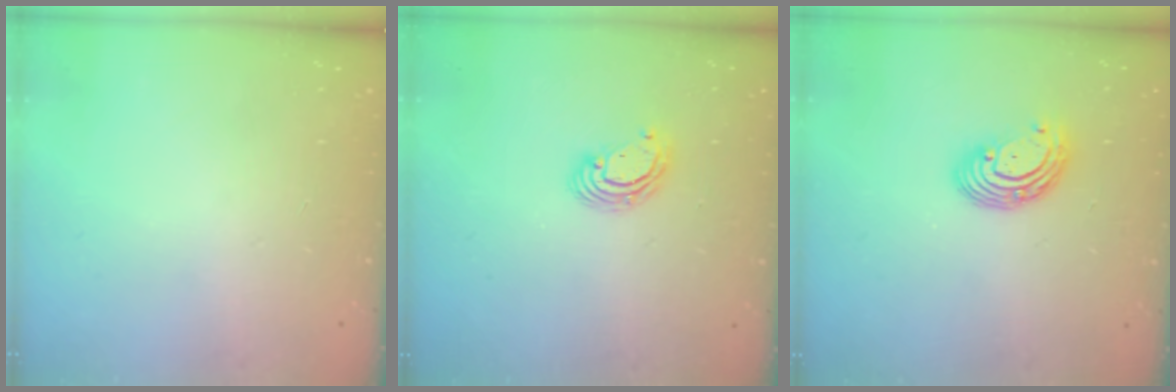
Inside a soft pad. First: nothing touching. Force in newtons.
{"total": 4.2, "press": 4.2, "slide": 0.2}
{"total": 7.1, "press": 7.0, "slide": 1.3}